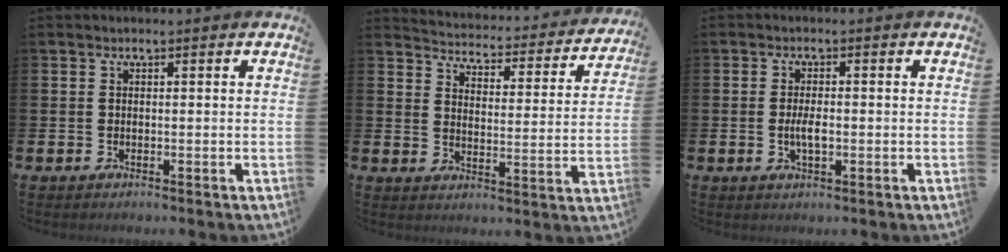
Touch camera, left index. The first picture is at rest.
{"total": 4.0, "force": [3.9, 0.7, 0.5], "torque": [-0.027, -0.042, 0.059]}
{"total": 2.8, "force": [-0.3, 1.1, 2.5], "torque": [-0.040, -0.001, -0.008]}